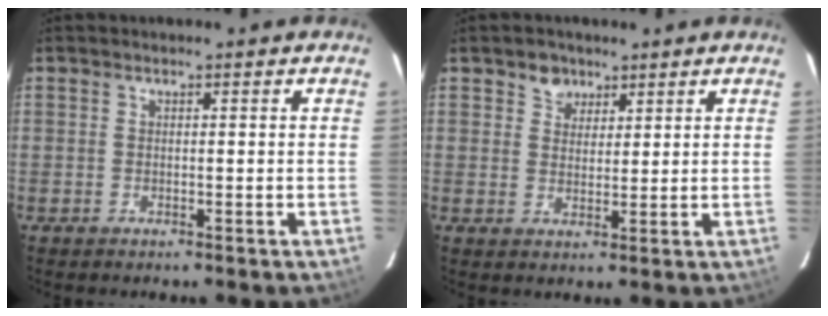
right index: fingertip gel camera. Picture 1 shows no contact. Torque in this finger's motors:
{"motor_torque": [0.01, 0.00, 0.00, 0.02]}